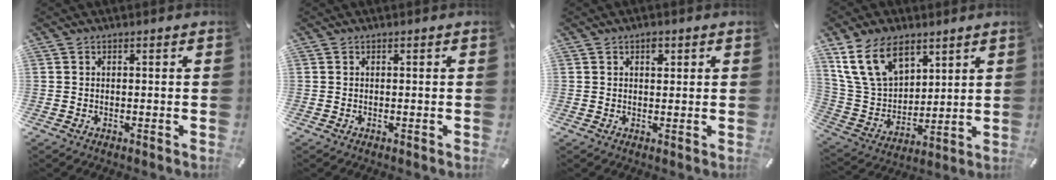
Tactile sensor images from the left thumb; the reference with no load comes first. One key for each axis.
{"total": 0.0}
{"total": 2.2, "fx": 1.0, "fy": 1.3, "fz": 1.5, "tx": -0.015, "ty": -0.003, "tz": 0.014}
{"total": 15.6, "fx": 9.0, "fy": 9.9, "fz": 8.0, "tx": -0.192, "ty": -0.030, "tz": 0.172}